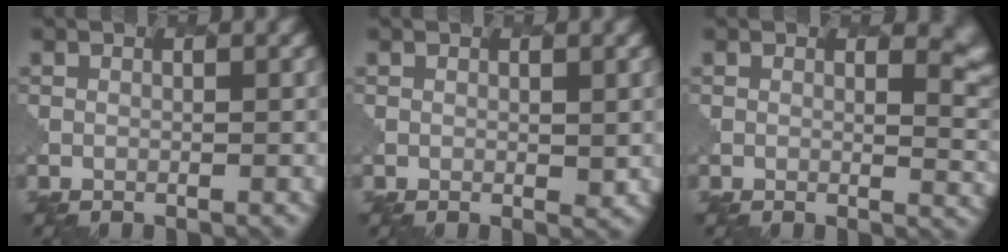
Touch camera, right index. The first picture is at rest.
{"total": 1.0, "force": [0.3, 0.6, 0.8], "torque": [-0.010, -0.005, 0.006]}
{"total": 3.9, "force": [1.5, 1.8, 3.1], "torque": [-0.023, -0.008, 0.020]}